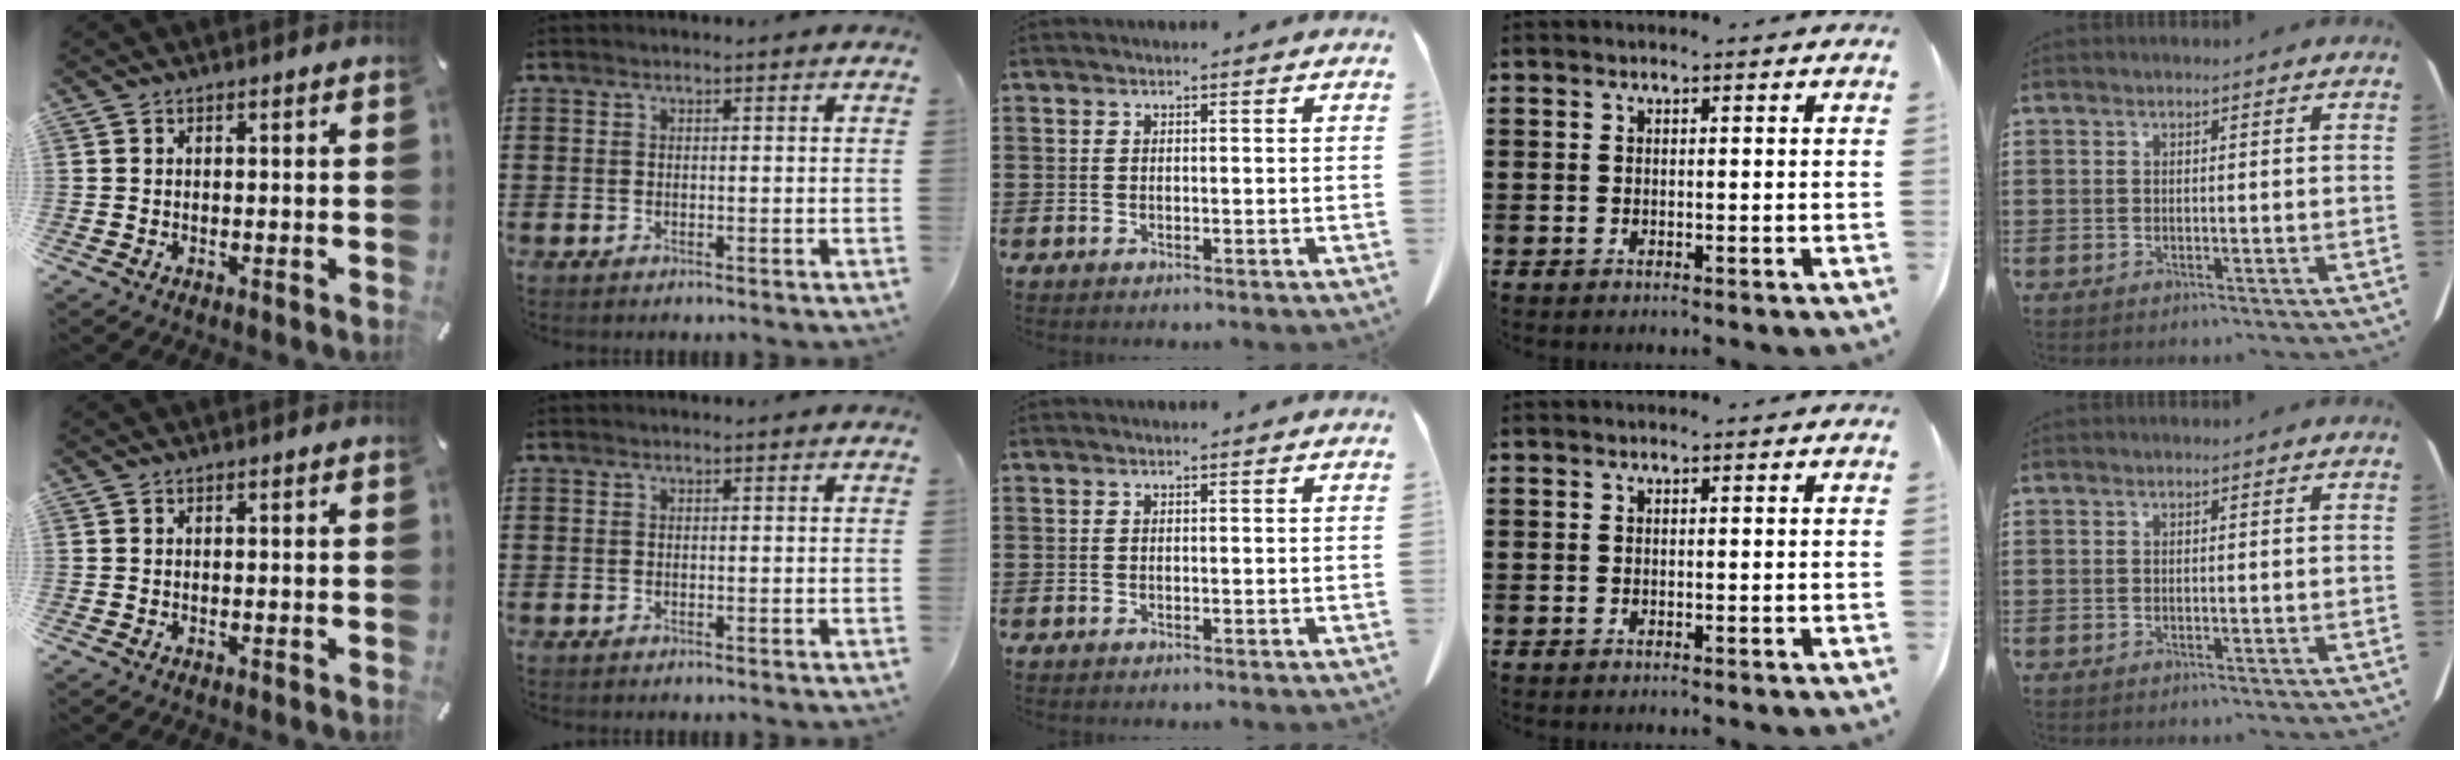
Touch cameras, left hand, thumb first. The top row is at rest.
{}